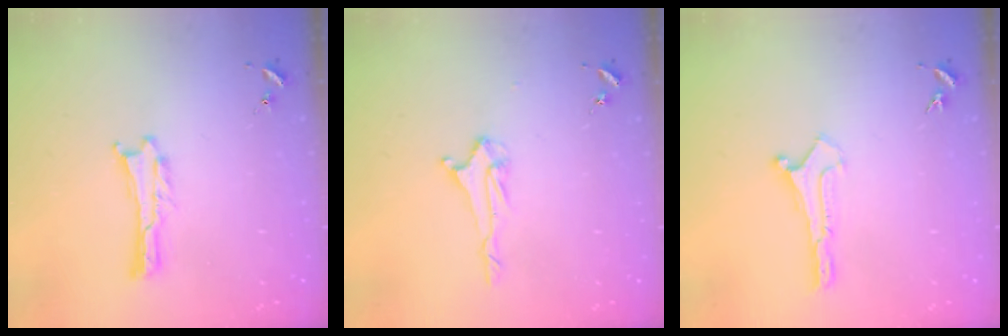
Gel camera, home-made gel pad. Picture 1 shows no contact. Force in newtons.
{"total": 2.1, "press": 2.0, "slide": 0.4}
{"total": 0.0}